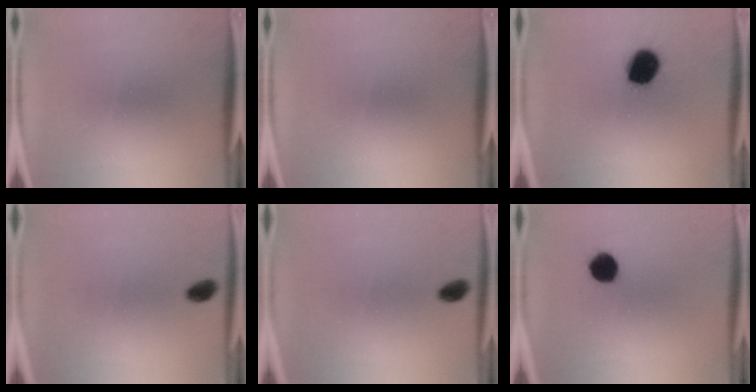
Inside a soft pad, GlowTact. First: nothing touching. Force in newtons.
{"total": 0.0}
{"total": 10.5}
{"total": 2.7}
{"total": 2.7}
{"total": 6.1}